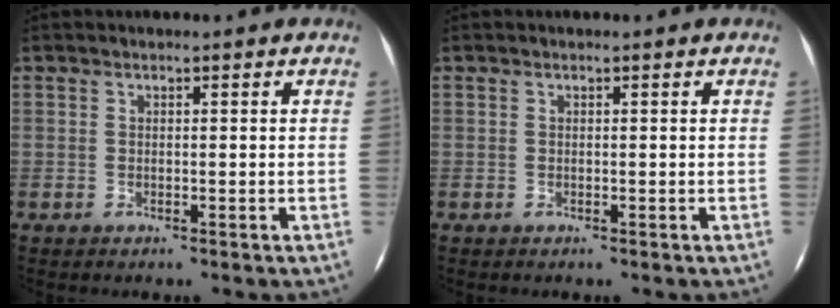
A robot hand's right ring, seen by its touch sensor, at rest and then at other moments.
{"total": 0.0}